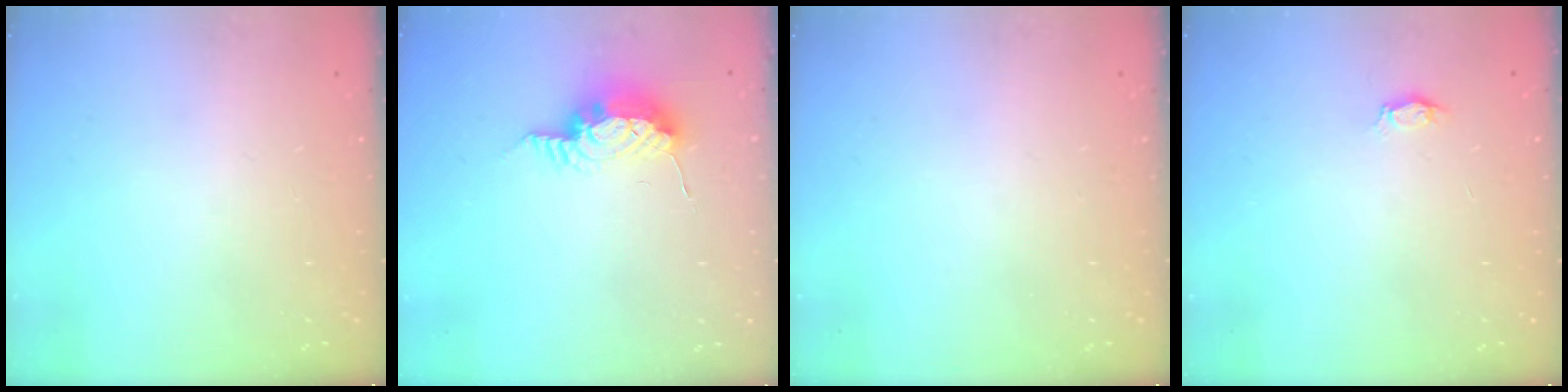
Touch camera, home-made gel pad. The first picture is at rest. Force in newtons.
{"total": 8.9, "press": 8.7, "slide": 1.8}
{"total": 0.0}
{"total": 3.0, "press": 2.9, "slide": 0.3}